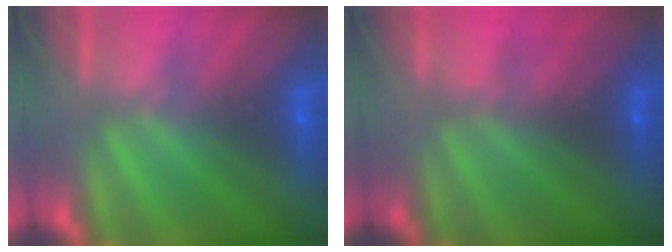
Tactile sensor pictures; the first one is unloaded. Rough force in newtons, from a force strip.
{"total": 4.2}